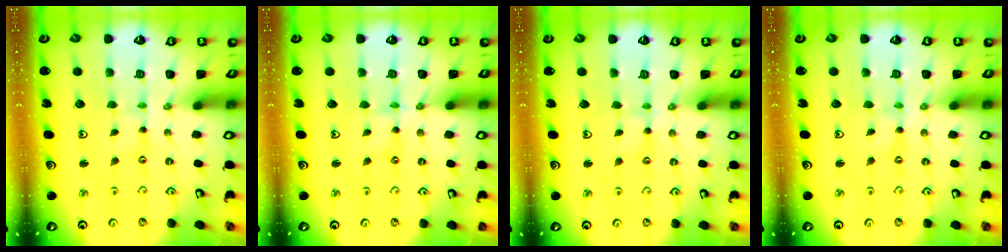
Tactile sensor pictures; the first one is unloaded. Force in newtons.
{"total": 2.0, "press": 2.0, "slide": 0.3}
{"total": 1.6, "press": 1.6, "slide": 0.4}
{"total": 0.0}